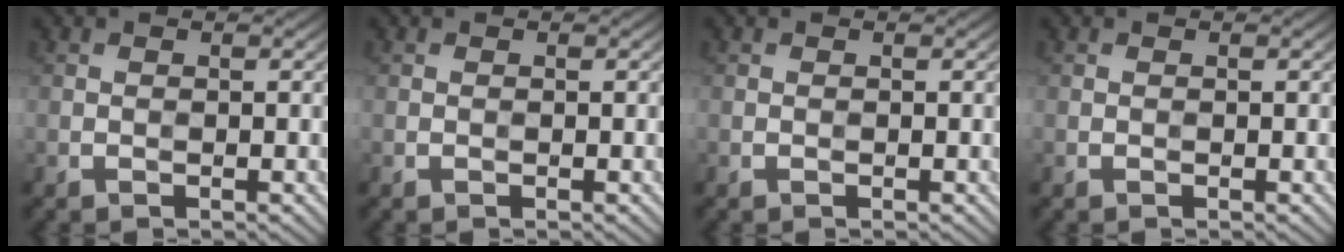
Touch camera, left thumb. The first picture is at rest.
{"total": 0.0}
{"total": 0.0}
{"total": 0.0}